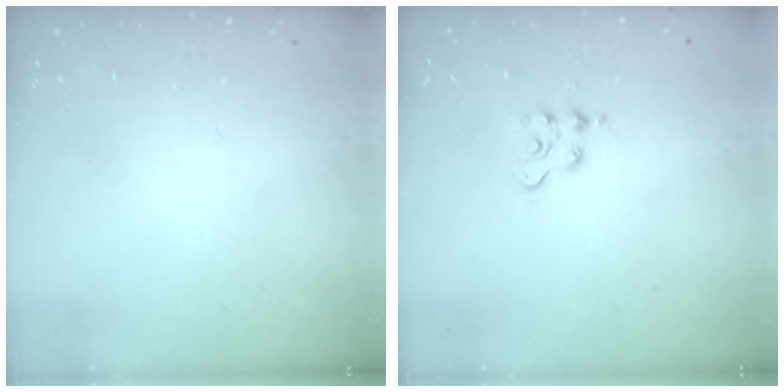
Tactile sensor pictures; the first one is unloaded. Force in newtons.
{"total": 3.4, "press": 3.4, "slide": 0.5}